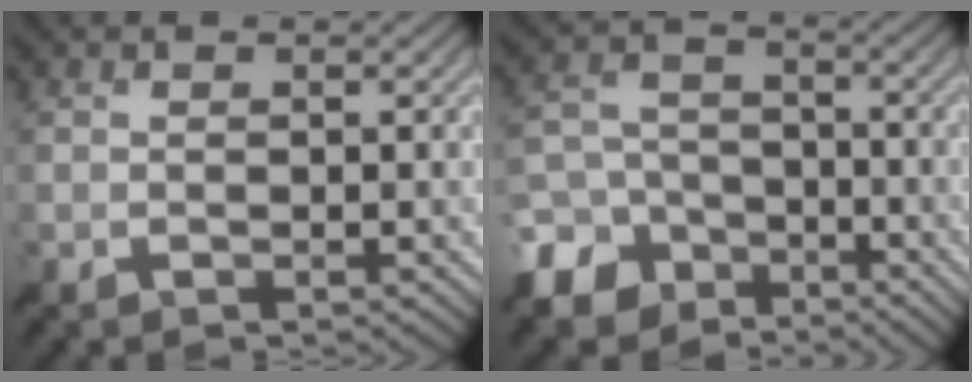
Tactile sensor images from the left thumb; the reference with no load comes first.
{"total": 9.9, "force": [-6.3, 7.1, 2.8], "torque": [-0.081, -0.018, -0.133]}